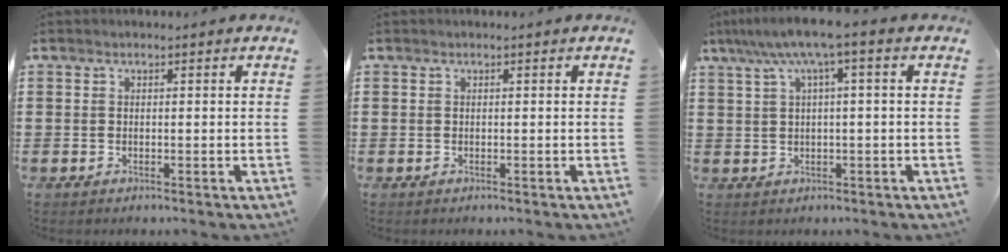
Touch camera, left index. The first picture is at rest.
{"total": 0.0}
{"total": 5.8, "force": [1.7, 0.1, 5.5], "torque": [-0.109, -0.001, 0.027]}